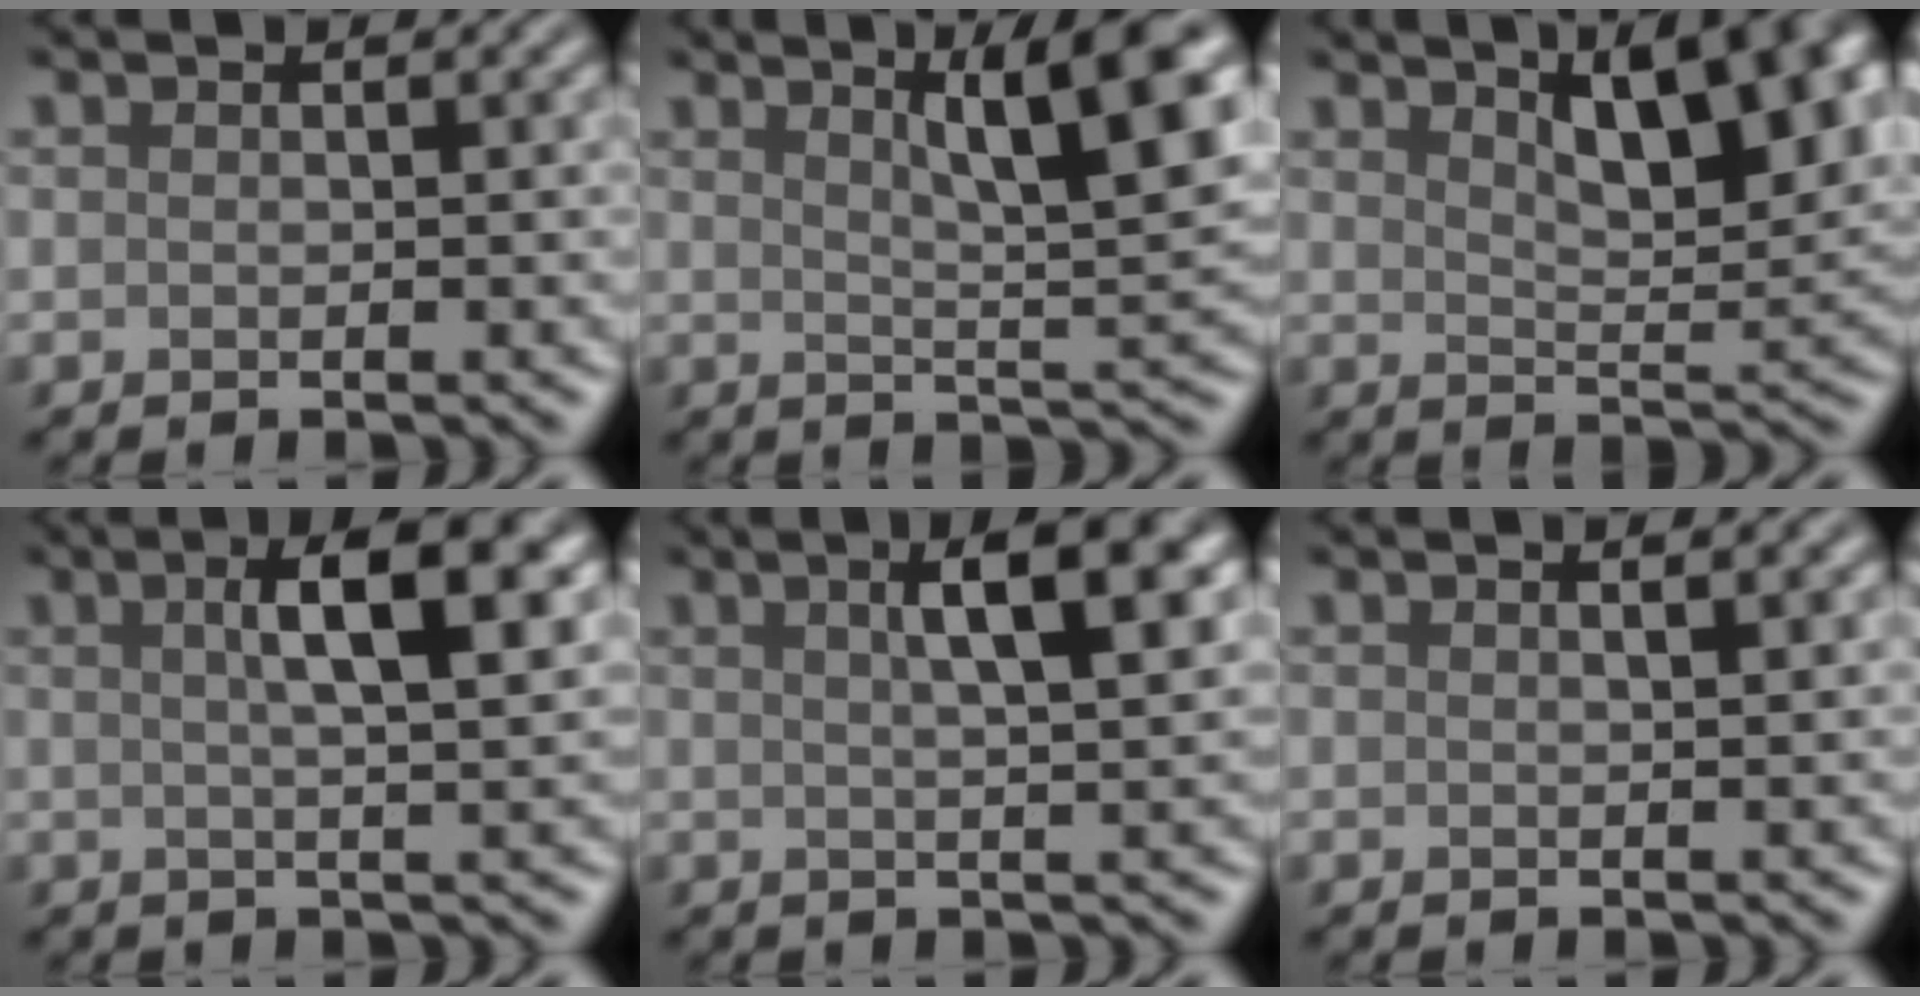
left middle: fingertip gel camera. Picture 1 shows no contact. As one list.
[{"total": 9.0, "force": [3.6, 1.8, 8.0], "torque": [-0.091, 0.015, 0.056]}, {"total": 10.2, "force": [4.9, 3.7, 8.1], "torque": [-0.092, 0.023, 0.070]}, {"total": 6.0, "force": [1.6, 1.4, 5.6], "torque": [-0.065, 0.012, 0.022]}, {"total": 5.9, "force": [2.0, 1.4, 5.4], "torque": [-0.057, 0.014, 0.027]}, {"total": 2.6, "force": [1.3, 1.2, 2.0], "torque": [-0.003, 0.009, -0.008]}]